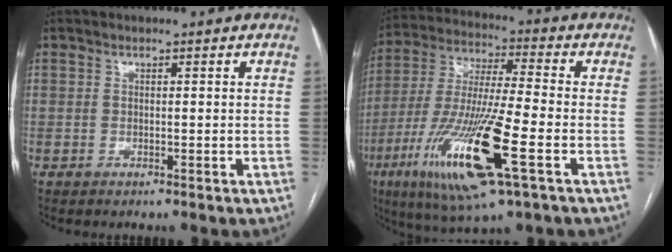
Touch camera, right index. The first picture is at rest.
{"total": 19.0, "force": [-7.3, 1.6, 17.5], "torque": [-0.377, -0.037, -0.132]}